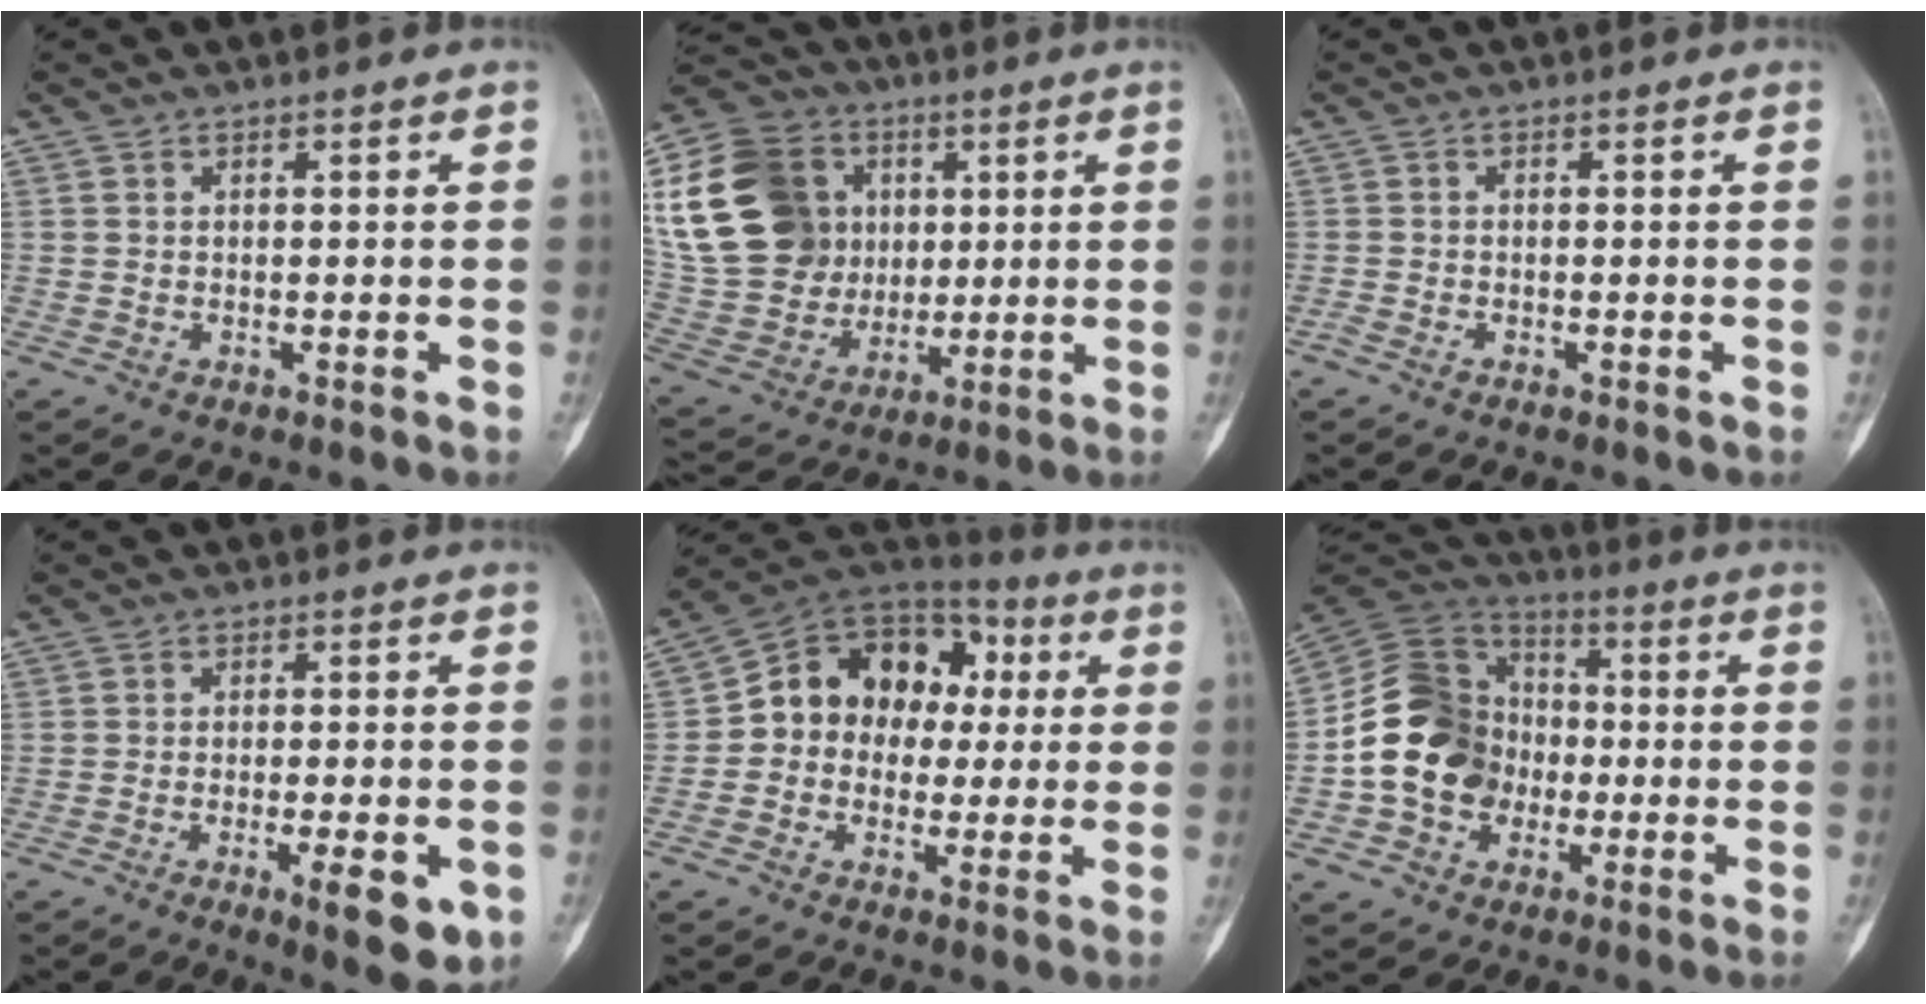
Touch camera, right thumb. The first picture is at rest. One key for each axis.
{"total": 22.2, "fx": 5.5, "fy": 18.1, "fz": 11.6, "tx": -0.210, "ty": 0.012, "tz": 0.115}
{"total": 0.9, "fx": -0.7, "fy": 0.4, "fz": 0.5, "tx": -0.013, "ty": 0.002, "tz": -0.014}
{"total": 8.6, "fx": -3.1, "fy": 2.6, "fz": 7.6, "tx": -0.098, "ty": -0.008, "tz": -0.040}
{"total": 15.5, "fx": 0.8, "fy": 12.6, "fz": 9.0, "tx": -0.097, "ty": 0.045, "tz": 0.004}
{"total": 16.6, "fx": -2.7, "fy": 13.7, "fz": 9.0, "tx": -0.130, "ty": 0.032, "tz": -0.055}